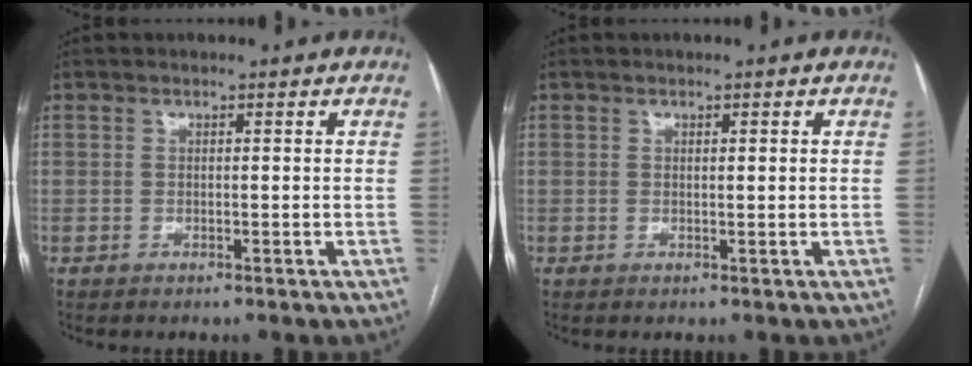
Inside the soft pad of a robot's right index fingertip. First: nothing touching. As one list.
[{"total": 0.6, "force": [0.2, 0.1, 0.6], "torque": [-0.011, 0.000, 0.003]}]